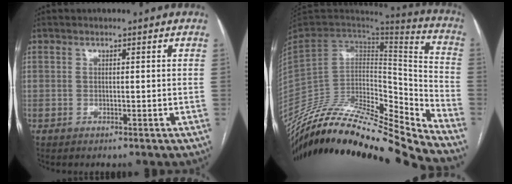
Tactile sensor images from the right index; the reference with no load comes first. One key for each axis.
{"total": 31.8, "fx": -29.1, "fy": 2.3, "fz": 12.6, "tx": -0.183, "ty": -0.026, "tz": -0.458}